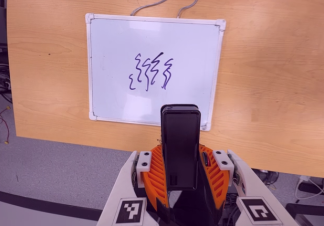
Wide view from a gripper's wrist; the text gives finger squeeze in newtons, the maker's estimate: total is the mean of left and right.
{"total": 5.0, "left": 3.5, "right": 6.4}